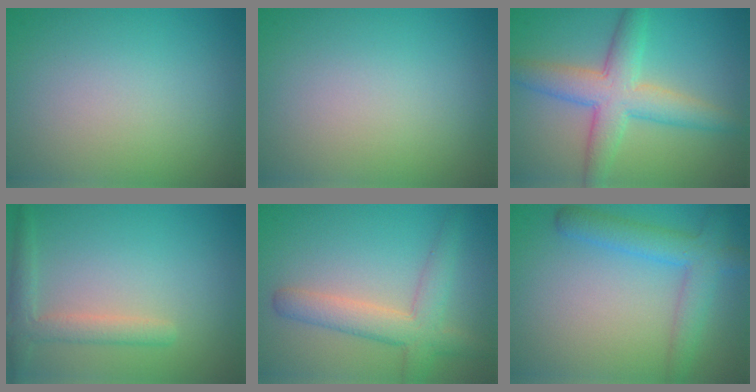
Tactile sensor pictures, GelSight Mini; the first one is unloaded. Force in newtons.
{"total": 0.0}
{"total": 5.9, "press": 5.9, "slide": 0.3}
{"total": 2.6, "press": 2.5, "slide": 0.2}
{"total": 4.5, "press": 4.5, "slide": 0.2}
{"total": 4.1, "press": 4.1, "slide": 0.2}